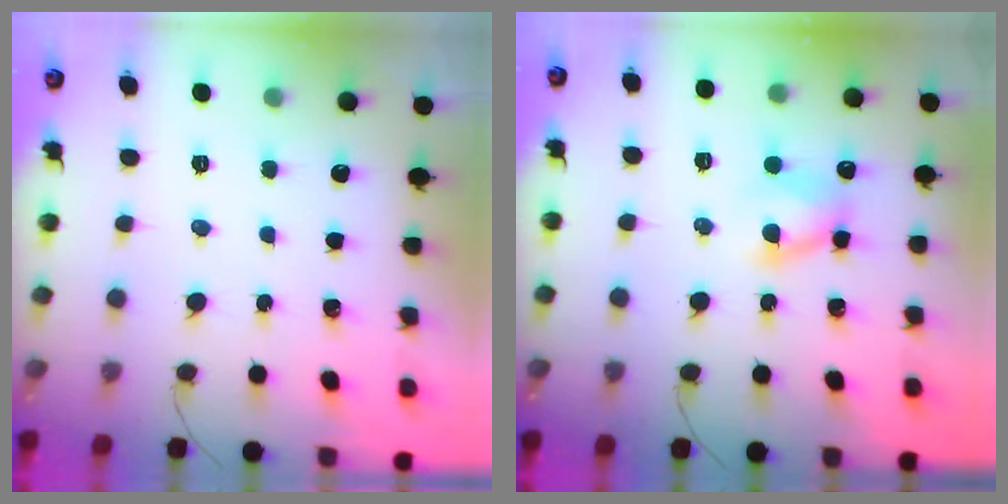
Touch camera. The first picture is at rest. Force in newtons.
{"total": 7.1, "press": 7.1, "slide": 1.1}